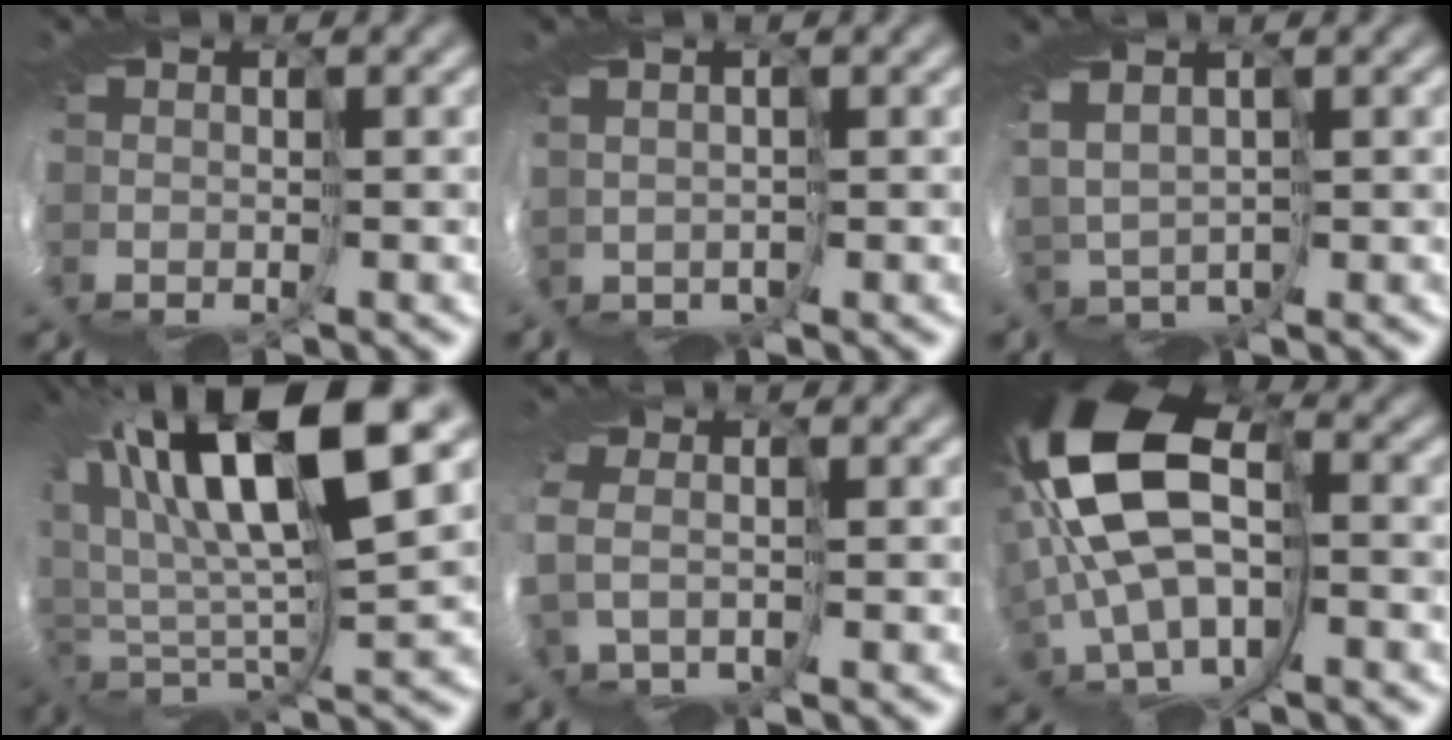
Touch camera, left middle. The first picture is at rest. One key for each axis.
{"total": 0.9, "fx": 0.7, "fy": 0.3, "fz": -0.4, "tx": 0.008, "ty": -0.001, "tz": 0.019}
{"total": 2.5, "fx": 1.7, "fy": 1.6, "fz": 0.8, "tx": -0.039, "ty": 0.000, "tz": 0.034}
{"total": 13.9, "fx": 9.3, "fy": 3.0, "fz": 9.9, "tx": -0.207, "ty": 0.025, "tz": 0.161}
{"total": 1.0, "fx": 0.6, "fy": 0.6, "fz": 0.5, "tx": -0.049, "ty": 0.001, "tz": 0.022}
{"total": 11.8, "fx": 2.1, "fy": 6.9, "fz": 9.3, "tx": -0.192, "ty": -0.001, "tz": 0.043}